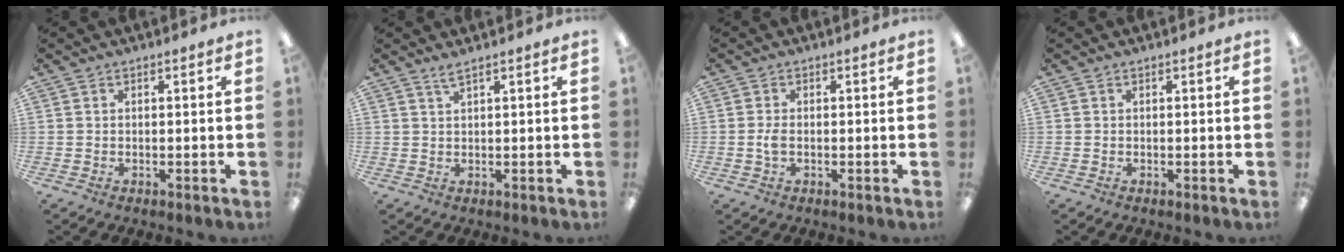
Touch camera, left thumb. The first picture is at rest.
{"total": 1.8, "force": [1.5, 0.0, 1.1], "torque": [-0.025, 0.000, 0.027]}
{"total": 2.7, "force": [-0.3, 1.4, 2.2], "torque": [-0.047, 0.001, -0.008]}
{"total": 0.0}